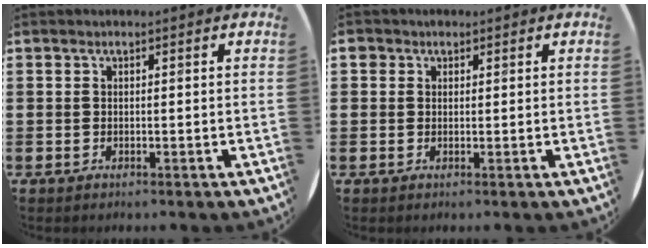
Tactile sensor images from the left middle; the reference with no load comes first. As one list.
[{"total": 1.2, "force": [0.9, 0.8, 0.2], "torque": [0.005, 0.003, 0.014]}]